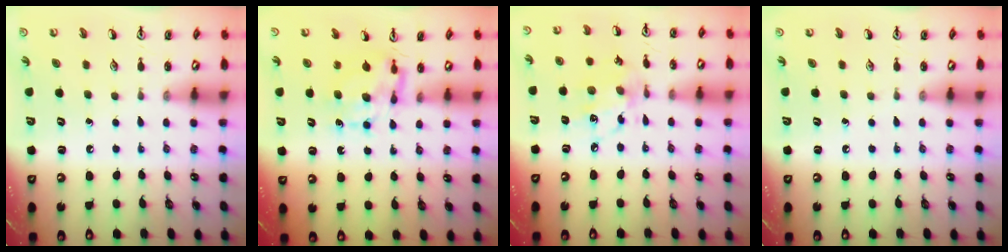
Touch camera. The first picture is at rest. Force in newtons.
{"total": 6.9, "press": 6.9, "slide": 0.6}
{"total": 9.7, "press": 9.7, "slide": 0.7}
{"total": 0.0}